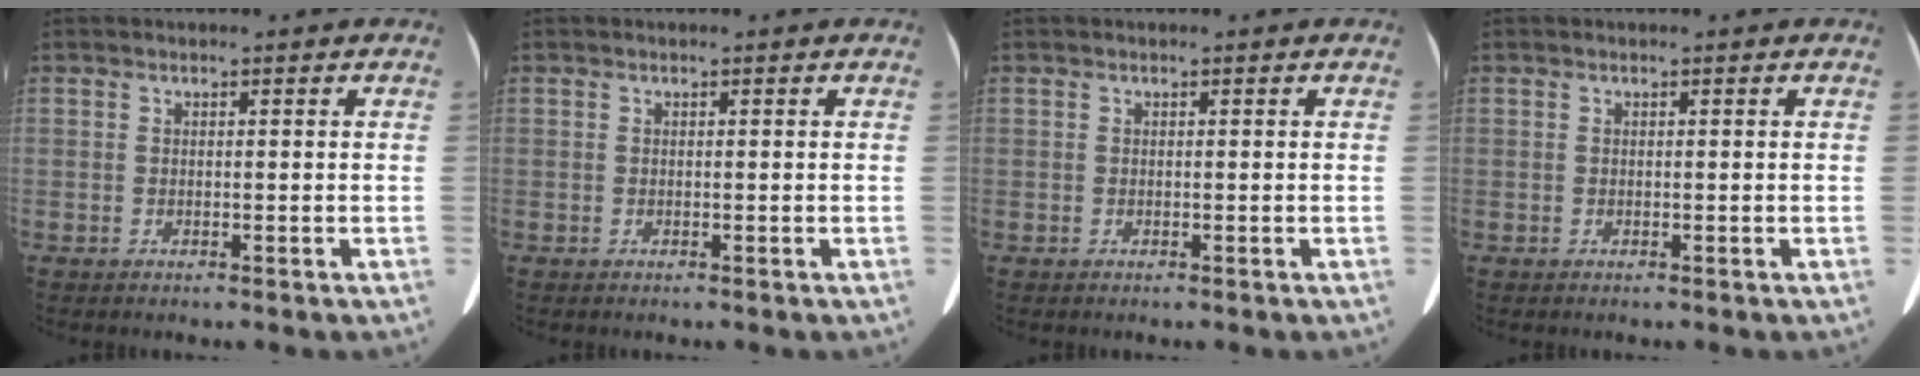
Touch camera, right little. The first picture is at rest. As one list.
[{"total": 0.0}, {"total": 0.0}, {"total": 0.0}]